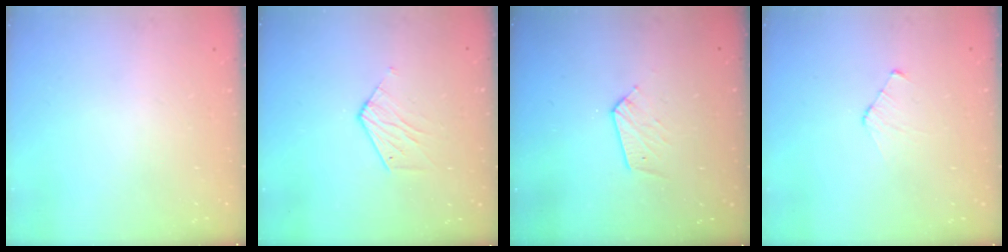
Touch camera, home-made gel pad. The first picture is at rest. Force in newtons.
{"total": 5.9, "press": 5.9, "slide": 0.5}
{"total": 5.1, "press": 5.0, "slide": 0.5}
{"total": 5.0, "press": 5.0, "slide": 0.5}